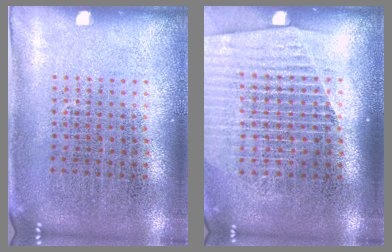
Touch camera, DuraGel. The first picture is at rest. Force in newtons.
{"total": 1.7, "press": 1.6, "slide": 0.6}